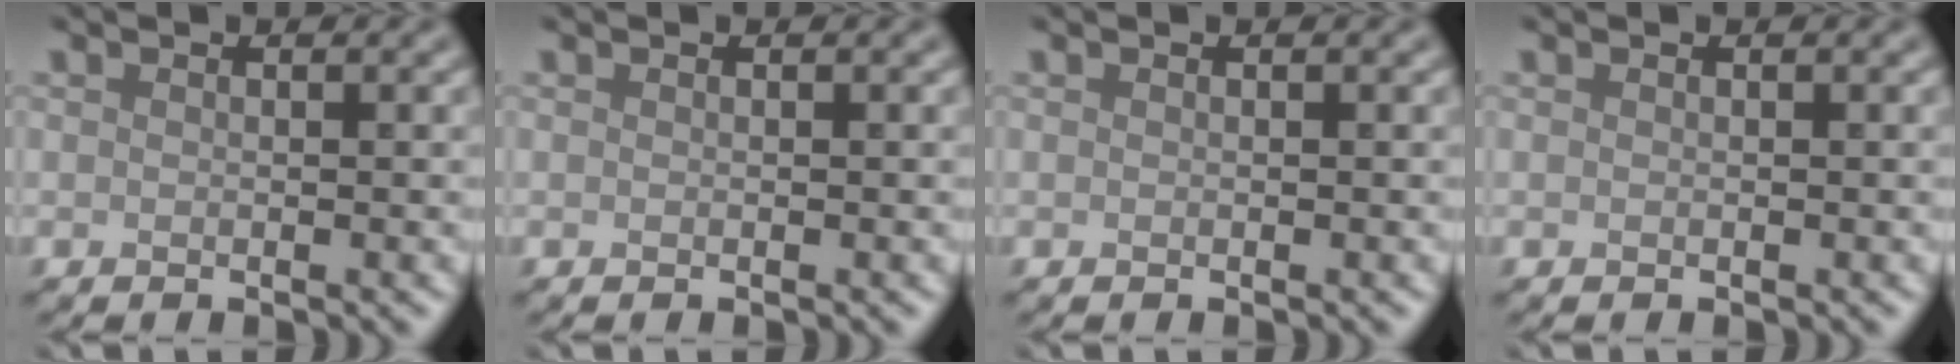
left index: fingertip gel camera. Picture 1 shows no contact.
{"total": 0.0}
{"total": 0.0}
{"total": 0.0}